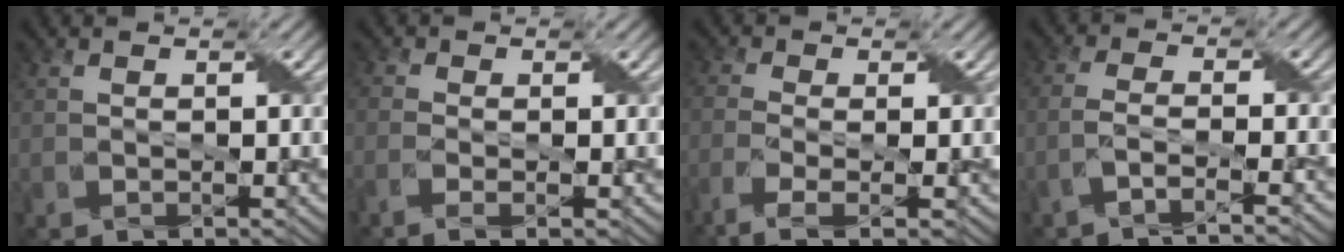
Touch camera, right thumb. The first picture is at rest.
{"total": 2.8, "force": [-1.3, 0.8, 2.3], "torque": [-0.040, 0.001, -0.035]}
{"total": 5.3, "force": [-2.9, 1.6, 4.1], "torque": [-0.086, -0.006, -0.064]}
{"total": 4.8, "force": [-3.2, 0.8, 3.4], "torque": [-0.056, 0.007, -0.071]}